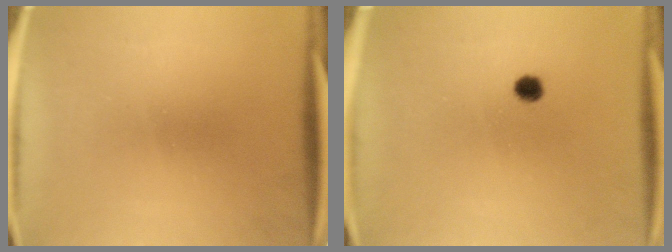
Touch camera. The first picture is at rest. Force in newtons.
{"total": 1.4}